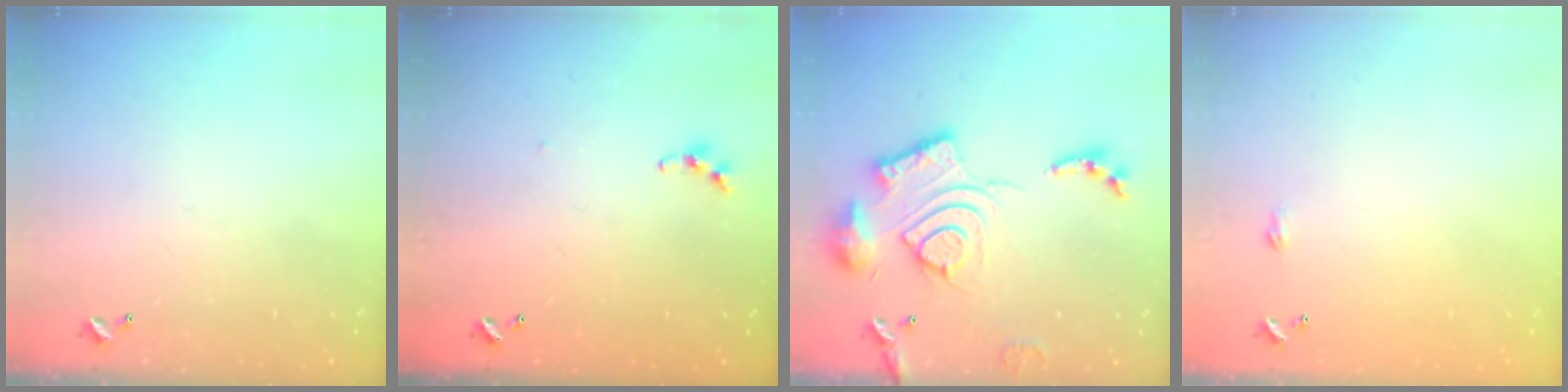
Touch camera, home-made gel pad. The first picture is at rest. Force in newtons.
{"total": 4.4, "press": 4.4, "slide": 0.5}
{"total": 20.0, "press": 19.9, "slide": 1.9}
{"total": 2.3, "press": 2.3, "slide": 0.4}